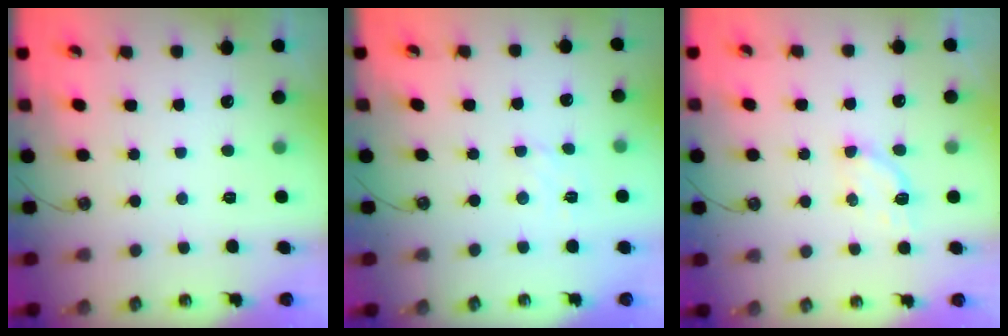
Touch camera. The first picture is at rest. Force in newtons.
{"total": 2.8, "press": 2.7, "slide": 0.5}
{"total": 4.2, "press": 4.1, "slide": 0.9}